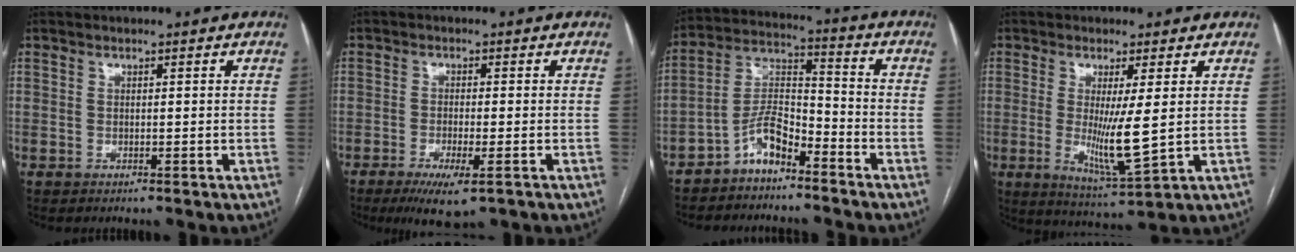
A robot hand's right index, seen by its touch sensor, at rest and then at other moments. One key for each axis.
{"total": 6.6, "fx": -3.7, "fy": 1.2, "fz": 5.4, "tx": -0.093, "ty": -0.018, "tz": -0.058}
{"total": 7.5, "fx": -5.3, "fy": 2.6, "fz": 4.7, "tx": -0.100, "ty": 0.019, "tz": -0.103}
{"total": 8.5, "fx": 0.0, "fy": 0.4, "fz": 8.5, "tx": -0.162, "ty": -0.031, "tz": 0.003}